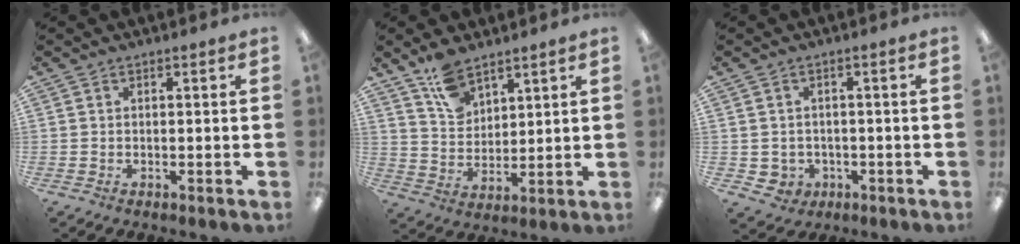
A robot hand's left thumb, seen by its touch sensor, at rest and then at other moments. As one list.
[{"total": 9.7, "force": [7.2, 5.2, 3.9], "torque": [-0.077, -0.031, 0.135]}, {"total": 2.8, "force": [-0.2, 2.7, 0.5], "torque": [-0.014, 0.005, -0.003]}]